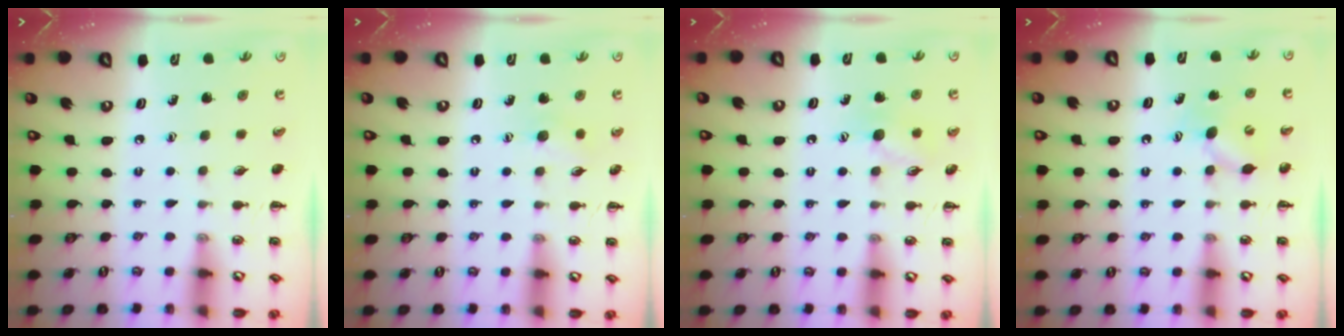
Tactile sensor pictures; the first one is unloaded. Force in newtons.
{"total": 5.8, "press": 5.6, "slide": 1.4}
{"total": 7.8, "press": 7.7, "slide": 0.8}
{"total": 6.5, "press": 6.3, "slide": 1.5}